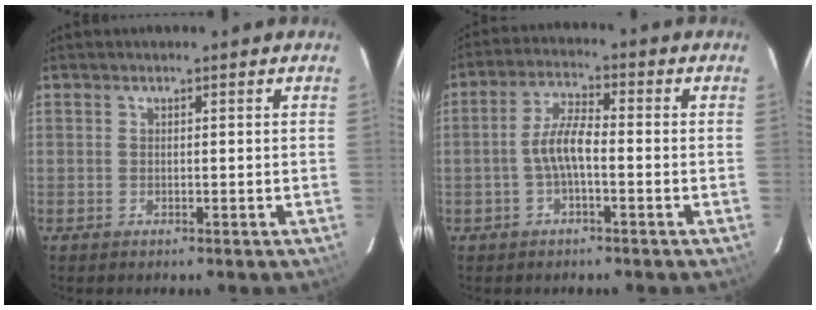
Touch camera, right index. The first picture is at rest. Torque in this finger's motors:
{"motor_torque": [0.62, -0.48, 0.46, 0.13]}